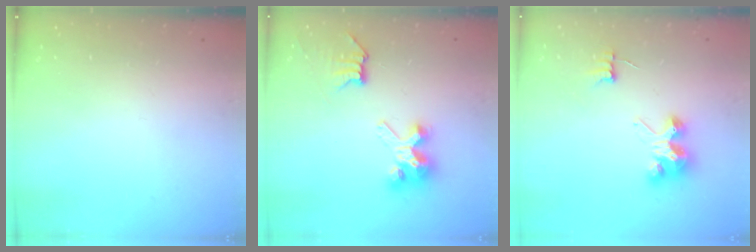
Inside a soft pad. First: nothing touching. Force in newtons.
{"total": 7.4, "press": 7.4, "slide": 0.0}
{"total": 6.8, "press": 6.8, "slide": 0.2}